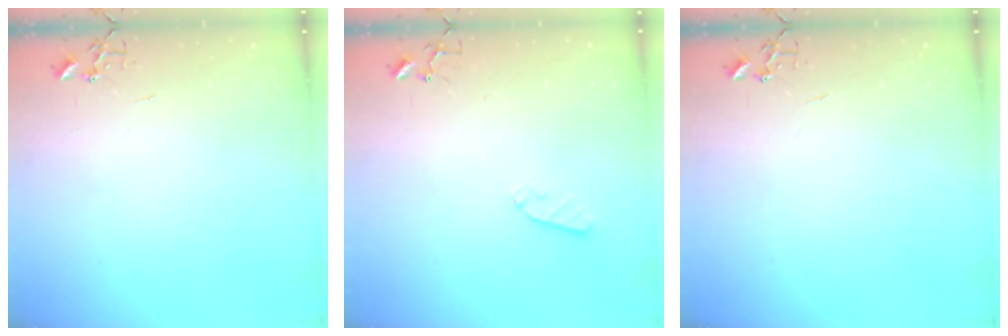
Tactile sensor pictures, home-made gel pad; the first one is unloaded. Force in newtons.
{"total": 5.2, "press": 5.2, "slide": 0.8}
{"total": 0.0}